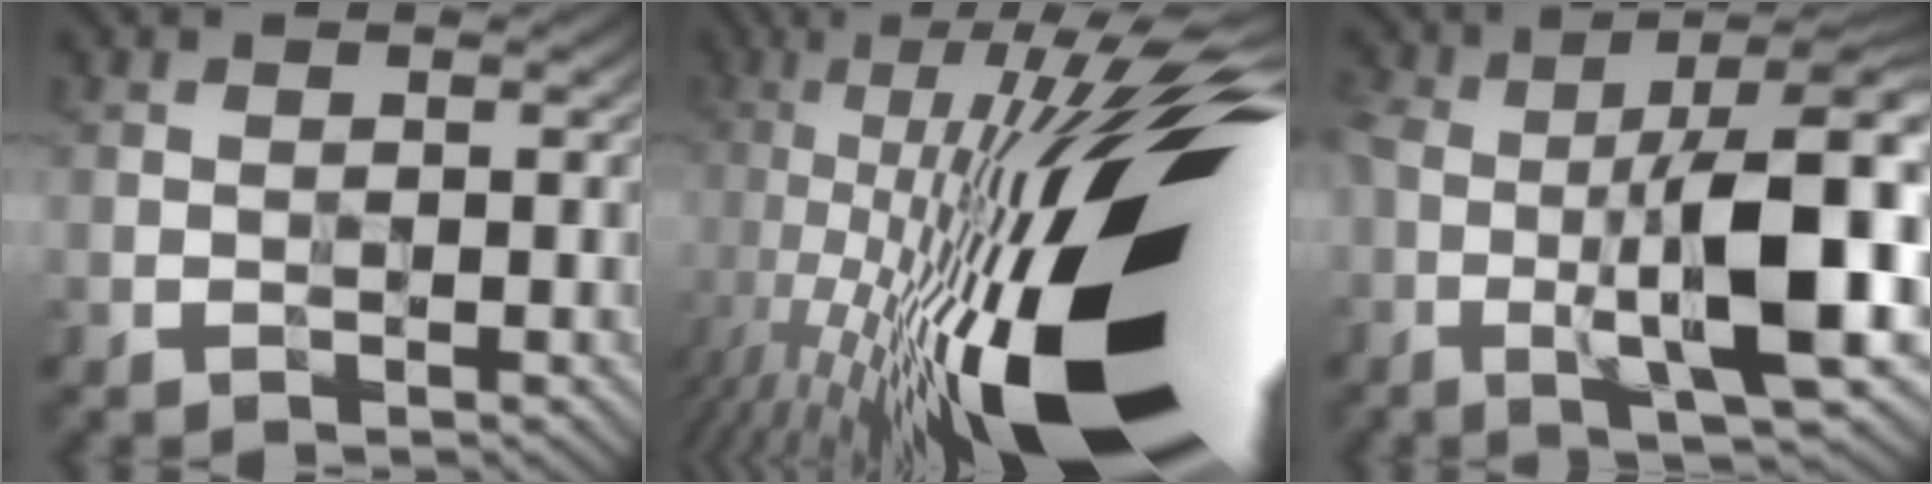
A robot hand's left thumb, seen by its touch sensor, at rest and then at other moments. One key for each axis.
{"total": 22.0, "fx": -4.1, "fy": 5.9, "fz": 20.8, "tx": -0.329, "ty": 0.024, "tz": -0.096}
{"total": 14.6, "fx": -3.0, "fy": 4.3, "fz": 13.6, "tx": -0.235, "ty": -0.003, "tz": -0.051}